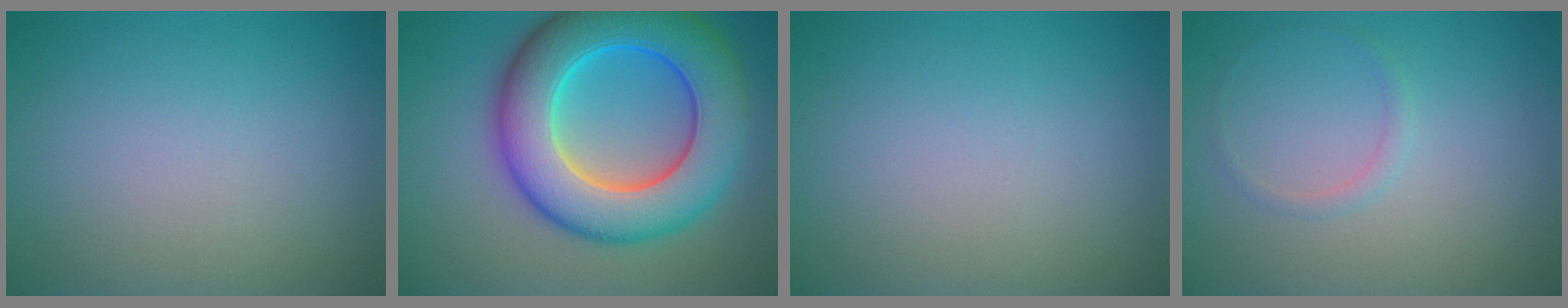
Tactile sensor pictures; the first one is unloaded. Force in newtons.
{"total": 12.0, "press": 12.0, "slide": 0.2}
{"total": 0.0}
{"total": 0.8, "press": 0.8, "slide": 0.0}